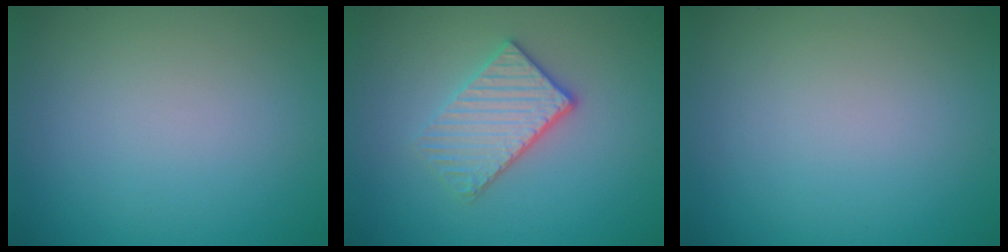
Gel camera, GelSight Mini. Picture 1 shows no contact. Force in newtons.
{"total": 3.5, "press": 3.1, "slide": 1.7}
{"total": 0.0}